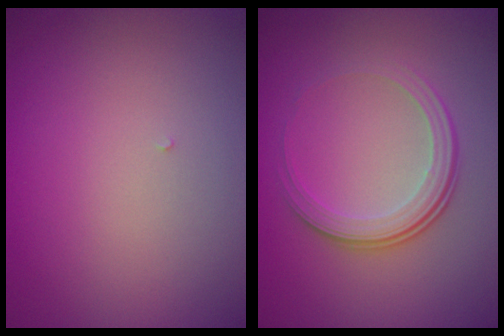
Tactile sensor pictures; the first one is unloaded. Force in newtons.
{"total": 3.8, "press": 2.7, "slide": 2.7}